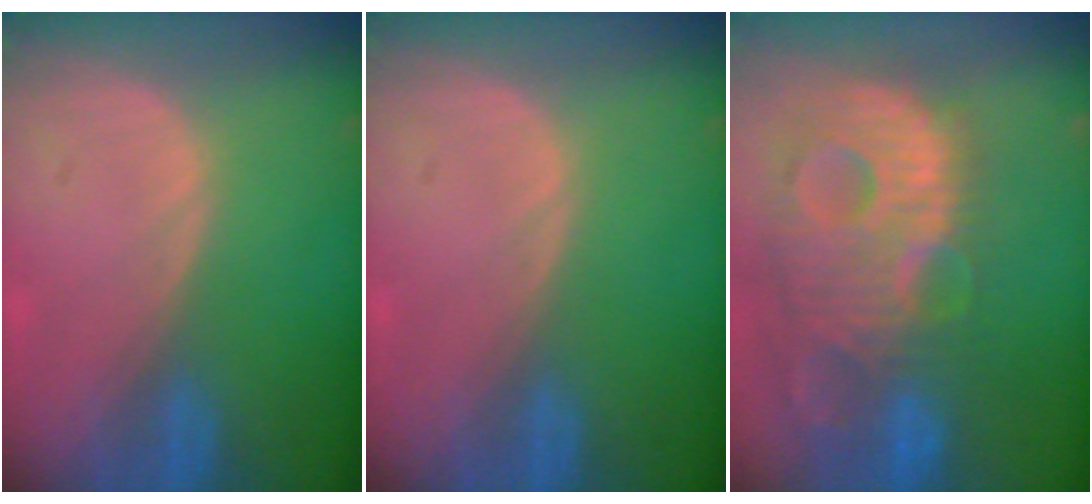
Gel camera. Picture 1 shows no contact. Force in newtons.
{"total": 0.0}
{"total": 13.8, "press": 11.9, "slide": 7.1}